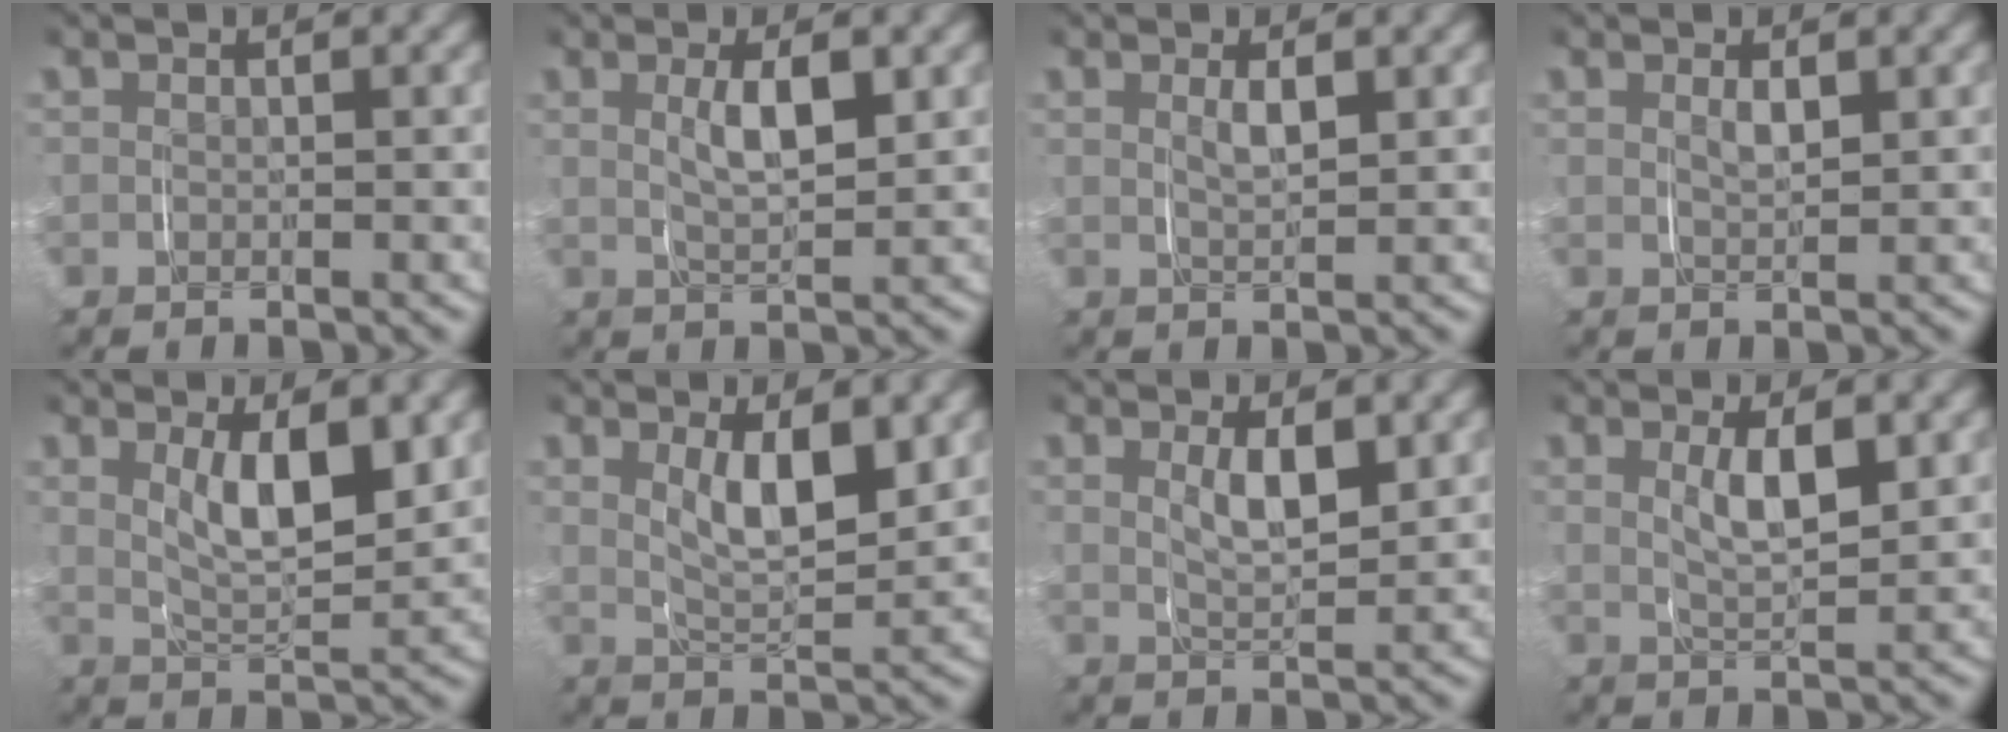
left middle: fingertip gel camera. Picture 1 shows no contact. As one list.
[{"total": 3.2, "force": [0.8, 0.8, 3.0], "torque": [-0.051, -0.005, 0.016]}, {"total": 1.8, "force": [0.7, 0.4, 1.6], "torque": [-0.031, -0.008, 0.019]}, {"total": 1.5, "force": [0.7, 0.4, 1.2], "torque": [-0.021, -0.008, 0.018]}, {"total": 5.0, "force": [1.5, 1.9, 4.4], "torque": [-0.077, -0.015, 0.034]}, {"total": 4.5, "force": [1.5, 1.7, 3.9], "torque": [-0.068, -0.016, 0.033]}, {"total": 3.0, "force": [1.0, 0.9, 2.7], "torque": [-0.046, -0.008, 0.022]}, {"total": 3.3, "force": [0.8, 0.8, 3.1], "torque": [-0.054, -0.004, 0.018]}]